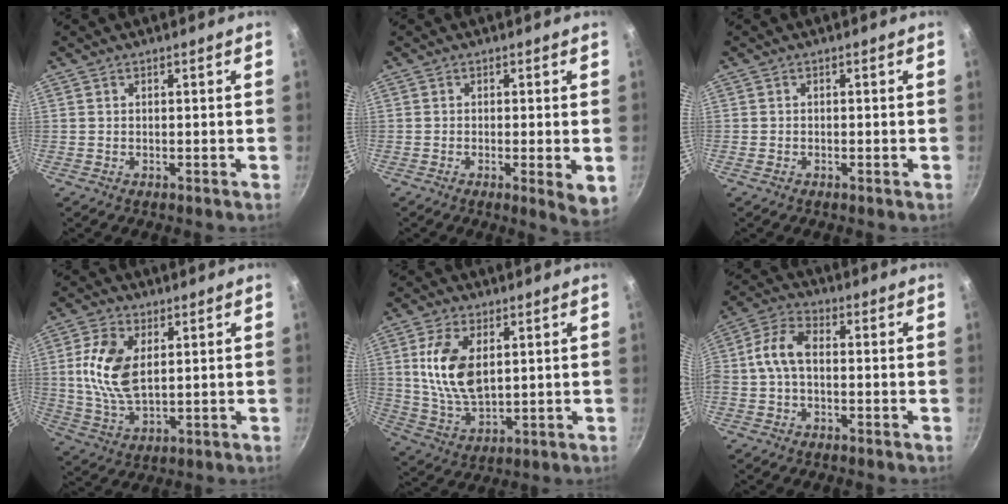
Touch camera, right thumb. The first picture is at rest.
{"total": 4.9, "force": [-0.8, 1.0, 4.8], "torque": [-0.063, -0.011, -0.010]}
{"total": 0.6, "force": [-0.4, 0.3, 0.4], "torque": [-0.012, 0.003, -0.011]}
{"total": 11.3, "force": [2.3, 6.3, 9.0], "torque": [-0.175, -0.009, 0.047]}
{"total": 12.1, "force": [2.8, 6.6, 9.7], "torque": [-0.183, -0.018, 0.061]}
{"total": 7.4, "force": [-0.7, 4.3, 6.1], "torque": [-0.129, 0.033, -0.027]}